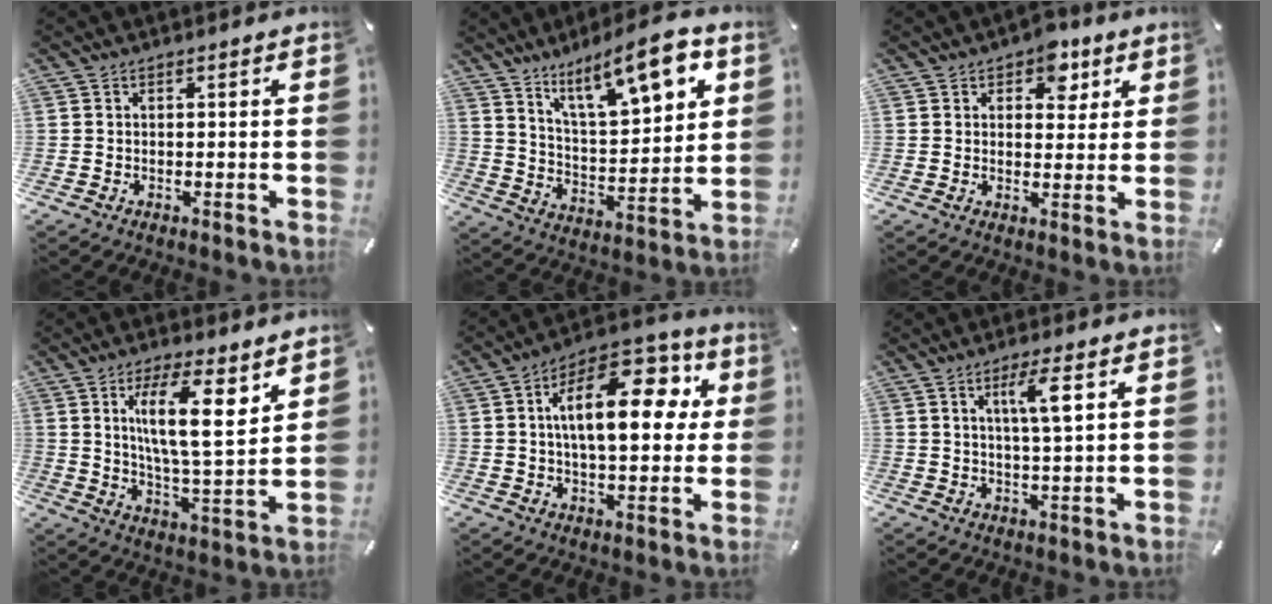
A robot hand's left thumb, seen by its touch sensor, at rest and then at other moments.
{"total": 15.7, "force": [10.7, 5.5, 10.2], "torque": [-0.154, -0.061, 0.176]}
{"total": 6.6, "force": [3.6, 4.6, 3.1], "torque": [-0.011, -0.016, 0.054]}
{"total": 14.5, "force": [6.4, 4.1, 12.4], "torque": [-0.198, -0.027, 0.102]}
{"total": 19.4, "force": [5.2, 9.6, 16.0], "torque": [-0.259, -0.013, 0.079]}
{"total": 6.7, "force": [2.5, 0.7, 6.1], "torque": [-0.120, -0.002, 0.036]}